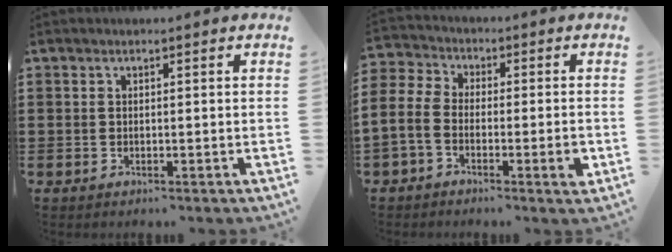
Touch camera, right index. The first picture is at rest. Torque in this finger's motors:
{"motor_torque": [2.15, -0.02, 0.64, 0.21]}